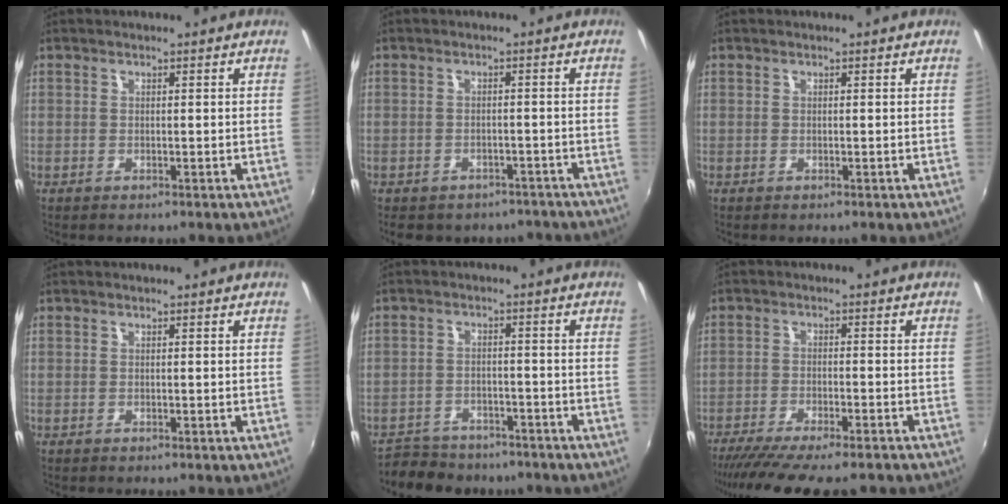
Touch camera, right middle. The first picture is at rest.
{"total": 8.9, "force": [-7.1, 4.6, 2.9], "torque": [-0.065, -0.007, -0.083]}
{"total": 0.0}
{"total": 0.0}
{"total": 10.5, "force": [-8.7, 4.9, 3.1], "torque": [-0.084, -0.002, -0.129]}
{"total": 13.5, "force": [-11.4, 2.0, 7.0], "torque": [-0.145, -0.045, -0.177]}